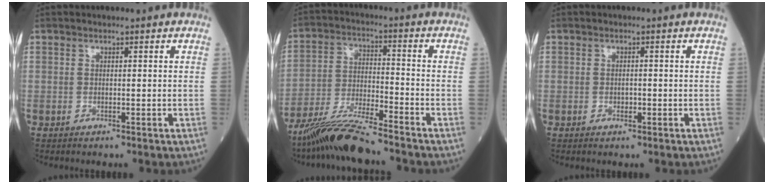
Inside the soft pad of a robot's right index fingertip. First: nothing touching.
{"total": 10.8, "force": [-9.0, 0.5, 5.8], "torque": [-0.108, -0.020, -0.168]}
{"total": 1.2, "force": [-0.3, 0.5, 1.0], "torque": [-0.018, 0.000, -0.004]}